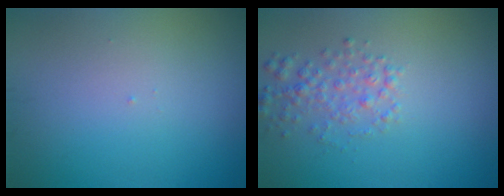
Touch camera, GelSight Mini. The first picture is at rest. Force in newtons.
{"total": 2.3, "press": 2.3, "slide": 0.1}